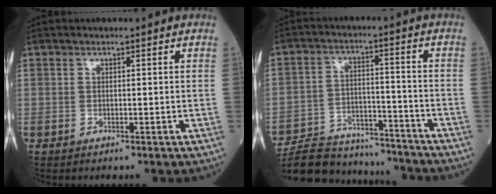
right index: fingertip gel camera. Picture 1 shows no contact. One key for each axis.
{"total": 16.9, "fx": -16.0, "fy": 3.8, "fz": 4.1, "tx": -0.083, "ty": 0.015, "tz": -0.242}